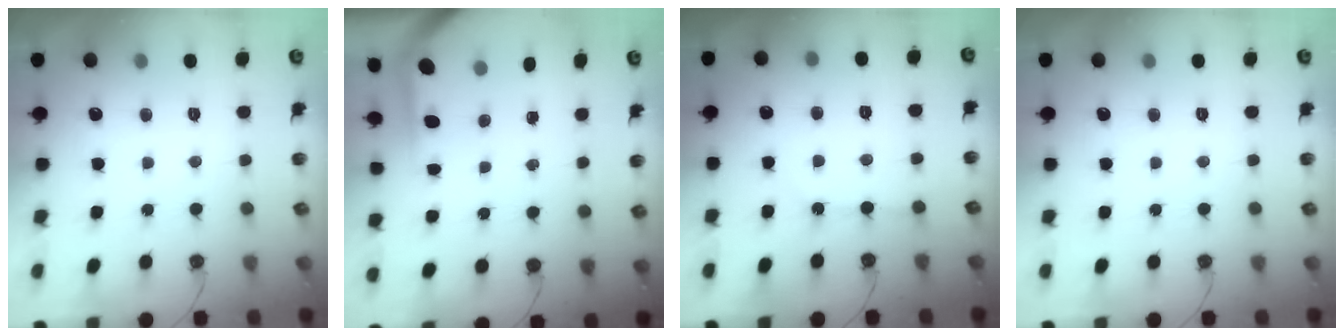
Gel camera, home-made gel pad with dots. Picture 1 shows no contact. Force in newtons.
{"total": 3.8, "press": 3.8, "slide": 0.4}
{"total": 2.5, "press": 2.4, "slide": 0.4}
{"total": 0.0}